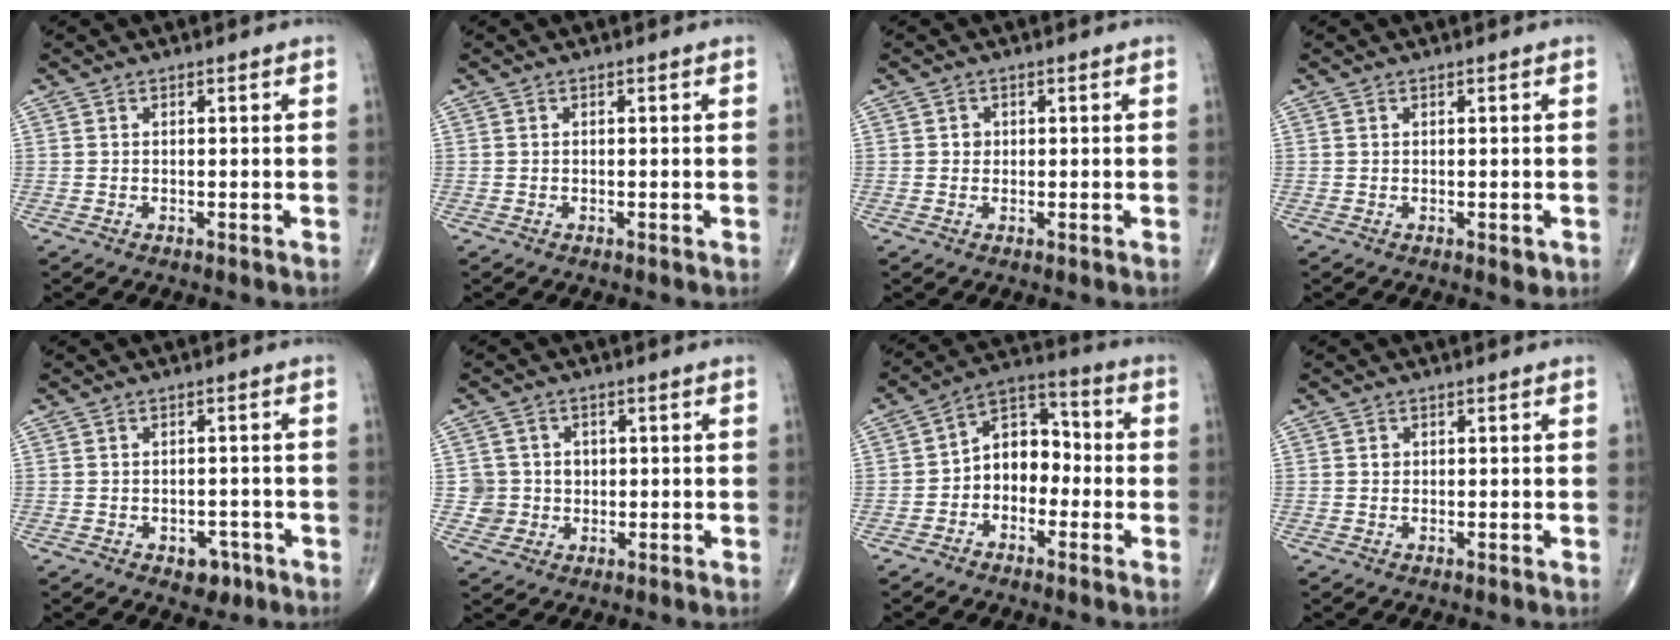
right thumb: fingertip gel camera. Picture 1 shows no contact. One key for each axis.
{"total": 0.0}
{"total": 1.3, "fx": 0.2, "fy": 1.2, "fz": 0.4, "tx": 0.001, "ty": 0.003, "tz": 0.002}
{"total": 1.4, "fx": -0.3, "fy": 0.8, "fz": 1.1, "tx": -0.008, "ty": -0.002, "tz": -0.001}
{"total": 3.8, "fx": -1.9, "fy": 2.6, "fz": 1.9, "tx": -0.004, "ty": 0.012, "tz": -0.022}
{"total": 4.6, "fx": 0.5, "fy": 4.5, "fz": 0.9, "tx": 0.006, "ty": 0.003, "tz": 0.013}
{"total": 9.4, "fx": -1.8, "fy": 6.9, "fz": 6.1, "tx": -0.062, "ty": 0.043, "tz": -0.049}
{"total": 0.8, "fx": 0.2, "fy": 0.7, "fz": 0.3, "tx": 0.000, "ty": 0.002, "tz": 0.004}